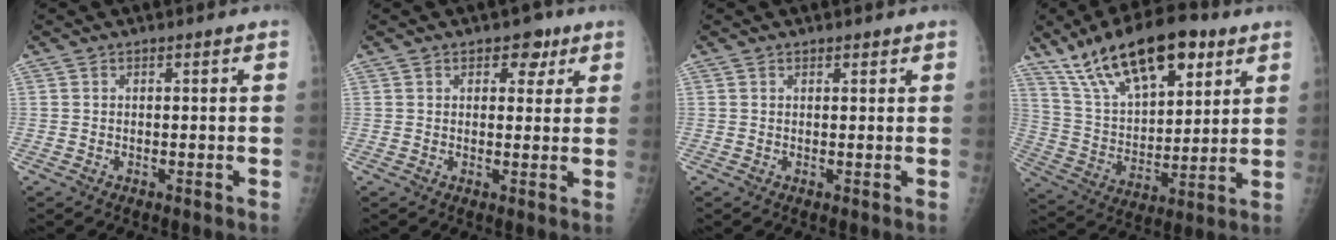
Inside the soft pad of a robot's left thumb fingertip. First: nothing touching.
{"total": 4.4, "force": [2.4, 3.0, 2.2], "torque": [-0.001, -0.007, 0.028]}
{"total": 0.8, "force": [0.7, 0.4, 0.3], "torque": [0.000, -0.004, 0.008]}
{"total": 21.0, "force": [12.6, 9.2, 14.0], "torque": [-0.205, -0.041, 0.230]}